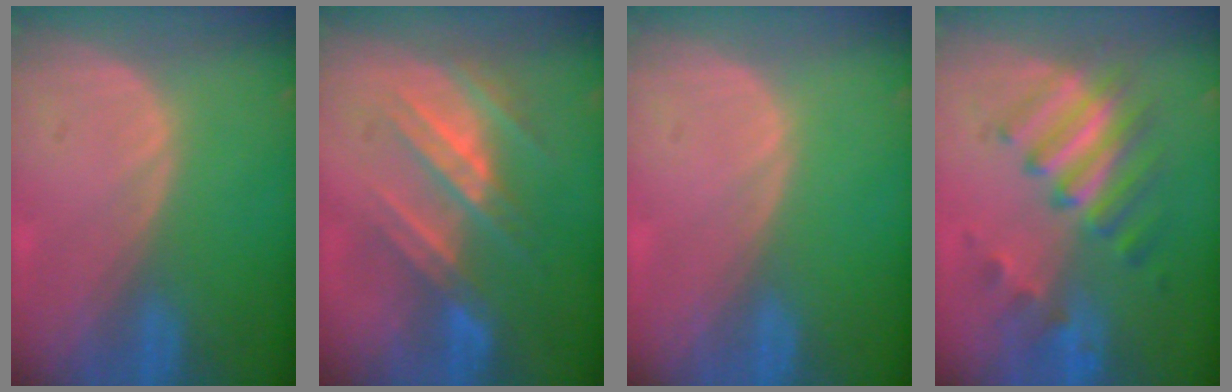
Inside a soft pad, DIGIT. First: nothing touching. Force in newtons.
{"total": 7.9, "press": 7.5, "slide": 2.2}
{"total": 0.0}
{"total": 7.8, "press": 7.7, "slide": 0.9}